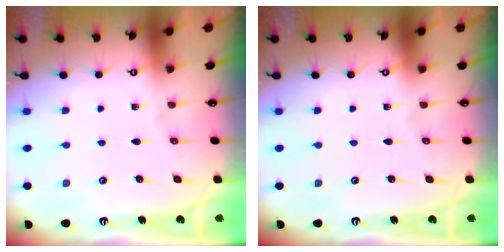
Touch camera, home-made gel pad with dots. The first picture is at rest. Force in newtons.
{"total": 0.0}